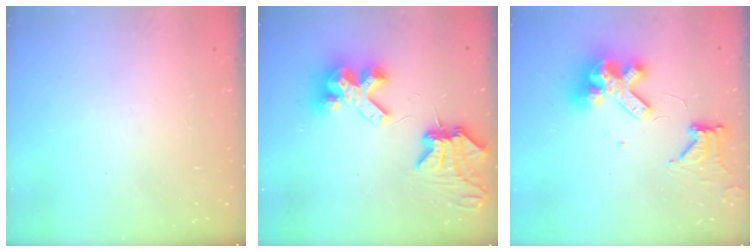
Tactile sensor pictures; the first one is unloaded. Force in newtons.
{"total": 10.2, "press": 10.1, "slide": 1.3}
{"total": 12.9, "press": 12.8, "slide": 1.6}